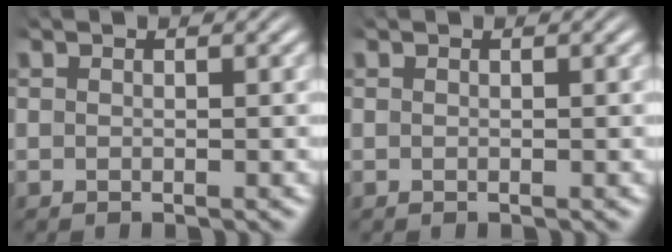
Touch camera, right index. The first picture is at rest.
{"total": 0.0}